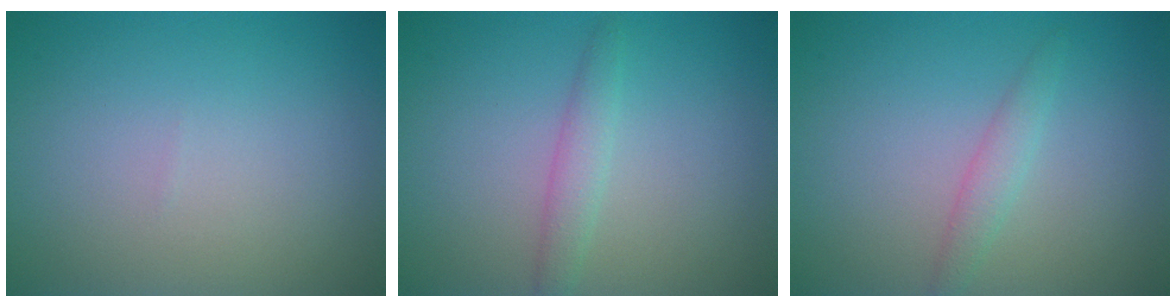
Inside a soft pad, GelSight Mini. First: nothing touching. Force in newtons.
{"total": 1.7, "press": 1.7, "slide": 0.0}
{"total": 1.6, "press": 1.6, "slide": 0.0}